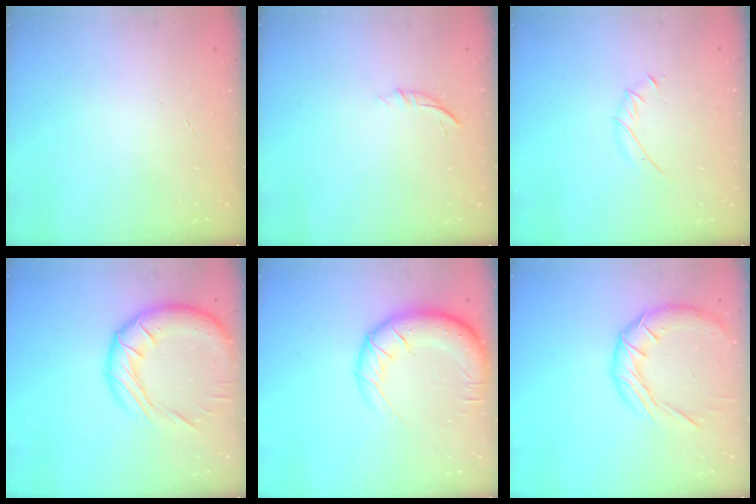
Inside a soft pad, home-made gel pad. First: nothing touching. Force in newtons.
{"total": 5.3, "press": 5.1, "slide": 1.1}
{"total": 3.7, "press": 3.6, "slide": 1.0}
{"total": 20.6, "press": 20.4, "slide": 2.8}
{"total": 16.2, "press": 15.8, "slide": 3.9}
{"total": 13.7, "press": 13.7, "slide": 0.9}